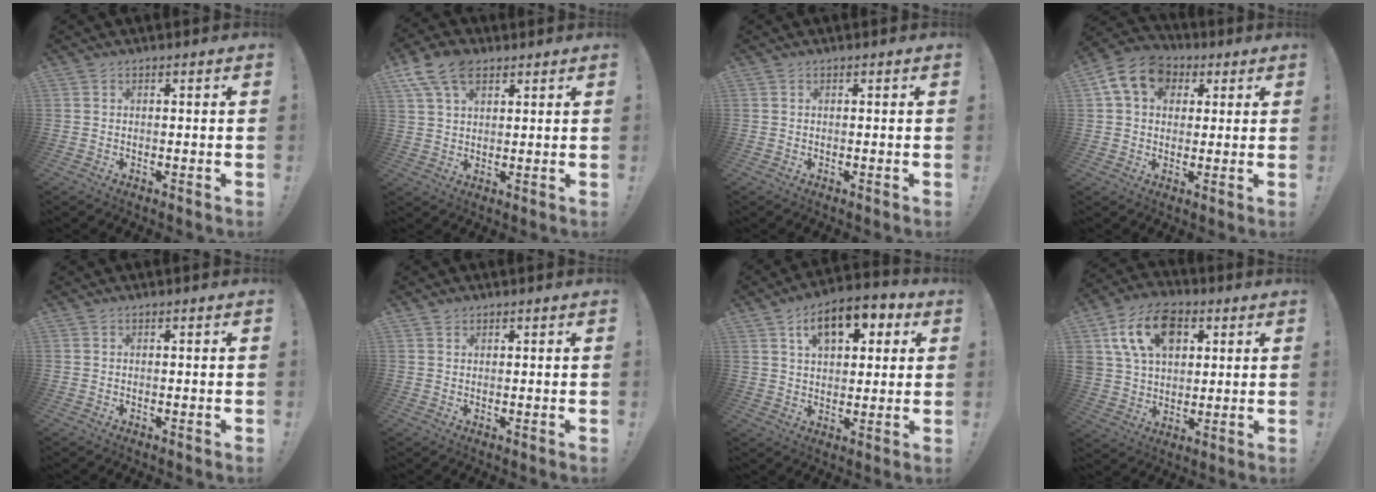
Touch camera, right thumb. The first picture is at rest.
{"total": 10.7, "force": [5.7, 6.5, 6.3], "torque": [-0.111, -0.008, 0.110]}
{"total": 0.0}
{"total": 13.0, "force": [4.5, 10.0, 7.0], "torque": [-0.109, -0.001, 0.091]}
{"total": 0.0}
{"total": 1.3, "force": [0.9, 0.9, 0.1], "torque": [0.003, -0.002, 0.017]}
{"total": 12.3, "force": [5.6, 7.2, 8.3], "torque": [-0.123, -0.013, 0.097]}
{"total": 16.6, "force": [6.8, 11.6, 9.8], "torque": [-0.149, -0.018, 0.130]}